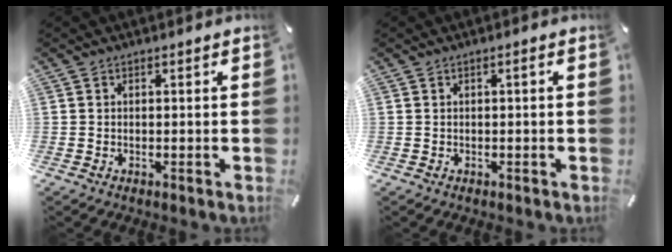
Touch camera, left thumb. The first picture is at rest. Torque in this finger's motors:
{"motor_torque": [-0.10, 0.20, 0.11, 0.00, 0.00]}